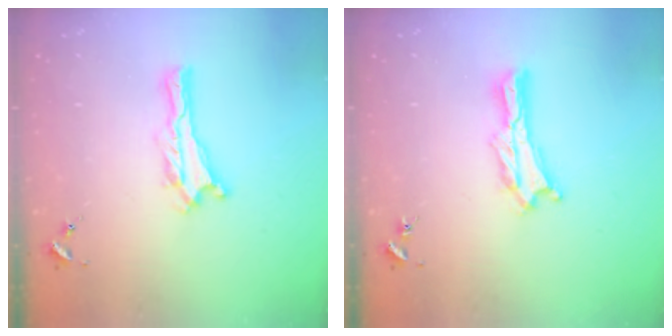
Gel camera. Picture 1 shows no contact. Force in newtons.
{"total": 1.8, "press": 1.8, "slide": 0.2}